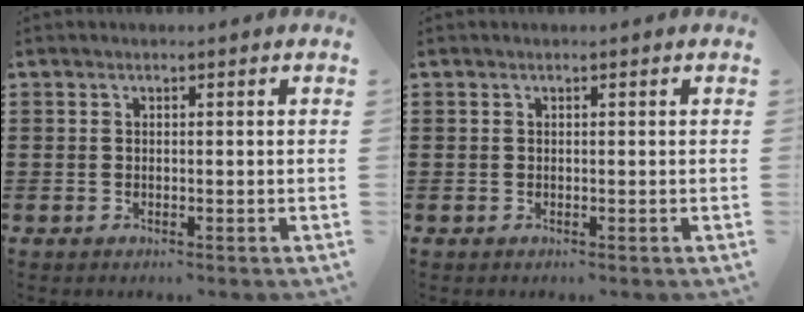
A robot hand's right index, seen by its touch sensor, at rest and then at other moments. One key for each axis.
{"total": 0.0}